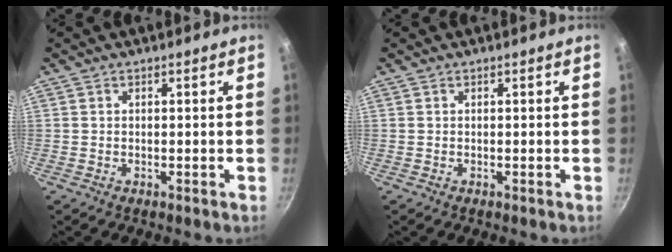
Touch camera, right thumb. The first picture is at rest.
{"total": 0.0}